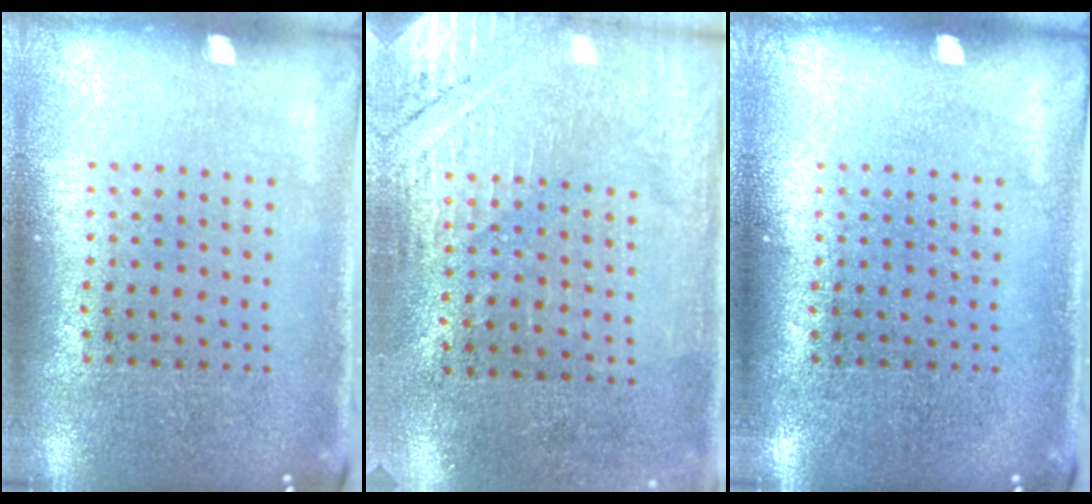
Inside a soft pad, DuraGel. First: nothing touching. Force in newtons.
{"total": 2.8, "press": 2.5, "slide": 1.2}
{"total": 0.0}